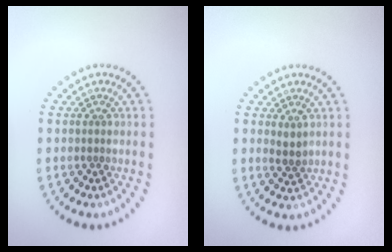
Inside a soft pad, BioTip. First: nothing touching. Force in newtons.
{"total": 1.2, "press": 1.1, "slide": 0.6}